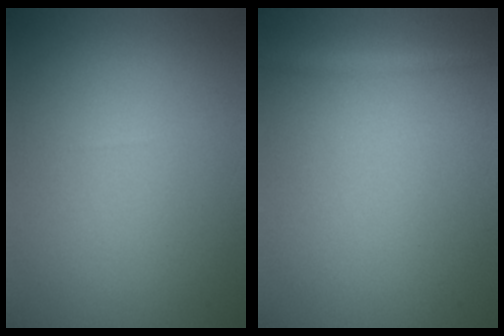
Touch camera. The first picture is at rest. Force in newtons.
{"total": 1.3, "press": 1.3, "slide": 0.1}